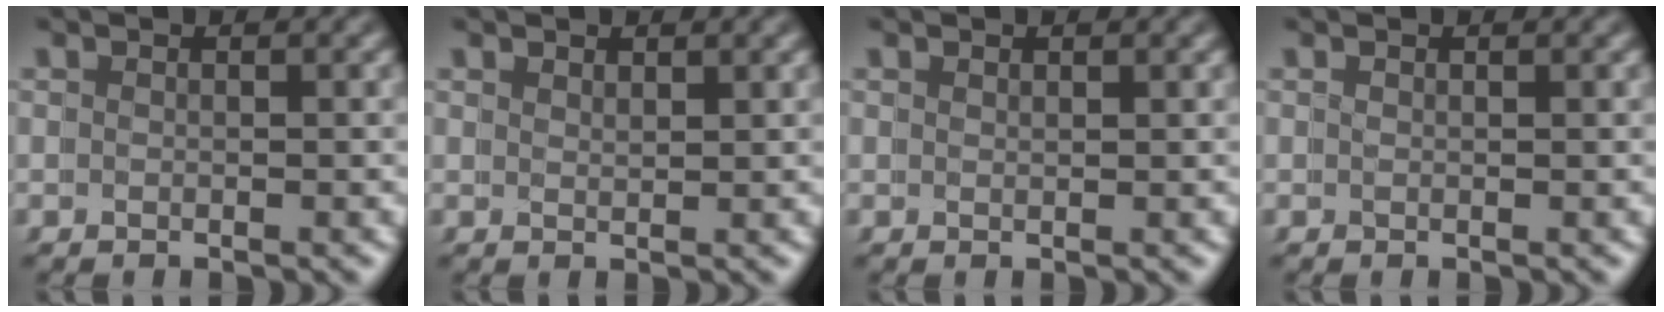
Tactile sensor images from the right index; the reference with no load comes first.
{"total": 1.4, "force": [1.2, -0.6, -0.2], "torque": [0.007, -0.005, 0.029]}
{"total": 0.6, "force": [0.5, -0.4, 0.0], "torque": [0.003, -0.004, 0.014]}
{"total": 1.3, "force": [0.2, -0.6, -1.1], "torque": [0.012, -0.003, 0.005]}